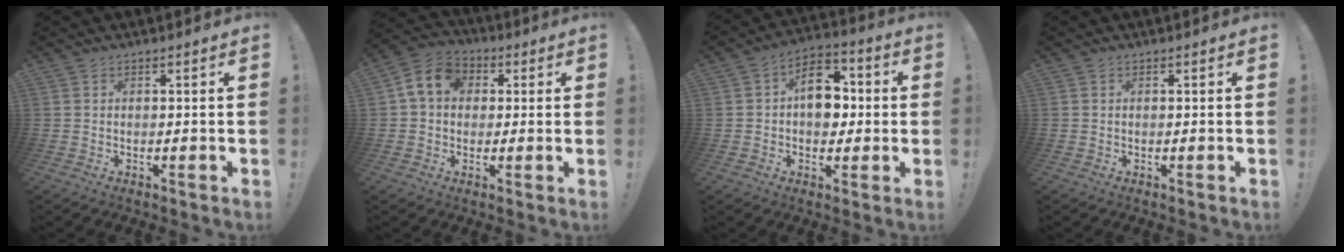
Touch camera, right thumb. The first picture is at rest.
{"total": 10.1, "force": [2.4, 8.0, 5.5], "torque": [-0.088, 0.012, 0.051]}
{"total": 12.2, "force": [0.6, 8.9, 8.4], "torque": [-0.110, 0.019, 0.014]}
{"total": 0.0}